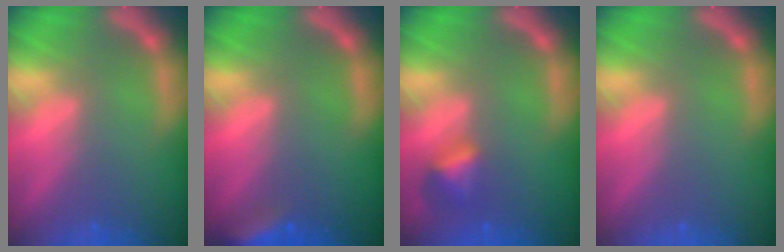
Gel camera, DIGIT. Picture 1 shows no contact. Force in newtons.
{"total": 4.0}
{"total": 2.4}
{"total": 0.0}